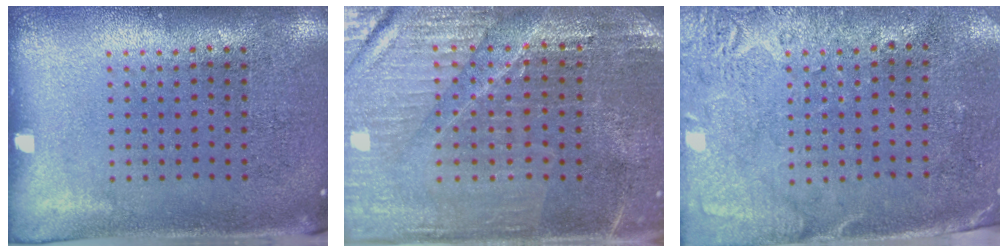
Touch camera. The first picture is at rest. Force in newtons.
{"total": 3.2, "press": 3.1, "slide": 0.3}
{"total": 2.7, "press": 2.2, "slide": 1.5}